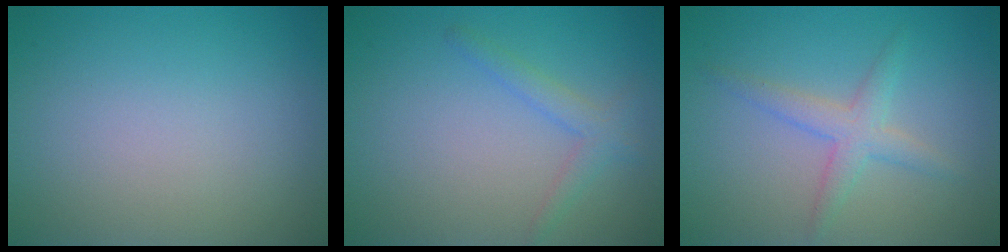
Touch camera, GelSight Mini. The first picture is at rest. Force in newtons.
{"total": 1.8, "press": 1.8, "slide": 0.0}
{"total": 2.5, "press": 2.5, "slide": 0.0}